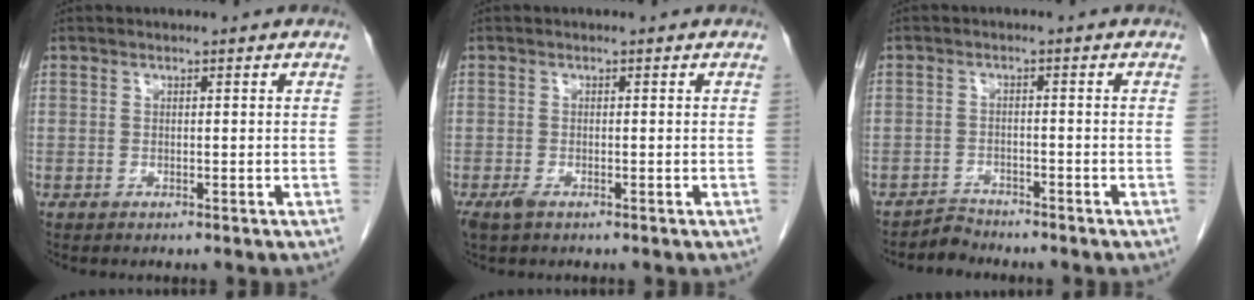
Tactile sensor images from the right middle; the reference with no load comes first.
{"total": 1.7, "force": [-1.0, 0.7, 1.2], "torque": [-0.030, -0.004, -0.016]}
{"total": 1.5, "force": [-1.1, 0.3, -0.9], "torque": [0.020, -0.007, -0.018]}